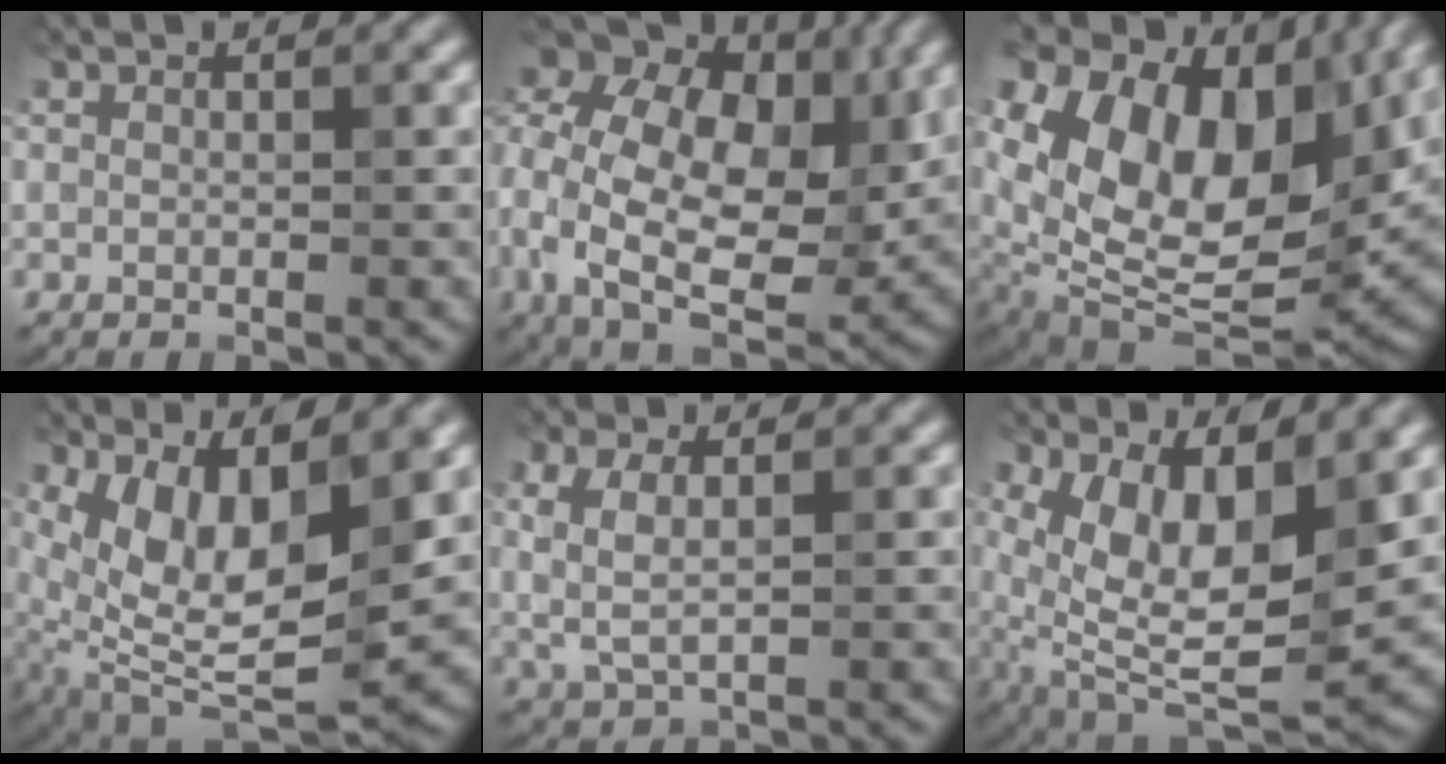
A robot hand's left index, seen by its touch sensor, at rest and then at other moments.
{"total": 16.2, "force": [2.7, 11.4, 11.2], "torque": [-0.213, 0.019, 0.075]}
{"total": 16.8, "force": [4.5, 10.5, 12.3], "torque": [-0.239, 0.005, 0.111]}
{"total": 9.3, "force": [1.8, 3.9, 8.2], "torque": [-0.176, -0.017, 0.046]}
{"total": 2.6, "force": [0.4, 1.1, 2.4], "torque": [-0.065, -0.002, 0.020]}
{"total": 9.3, "force": [1.6, 4.3, 8.1], "torque": [-0.167, -0.026, 0.041]}